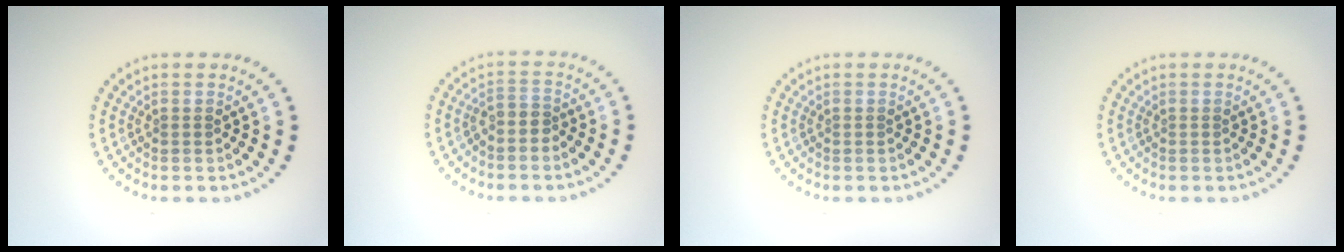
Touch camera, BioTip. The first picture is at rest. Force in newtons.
{"total": 1.3, "press": 0.9, "slide": 0.9}
{"total": 0.0}
{"total": 0.0}